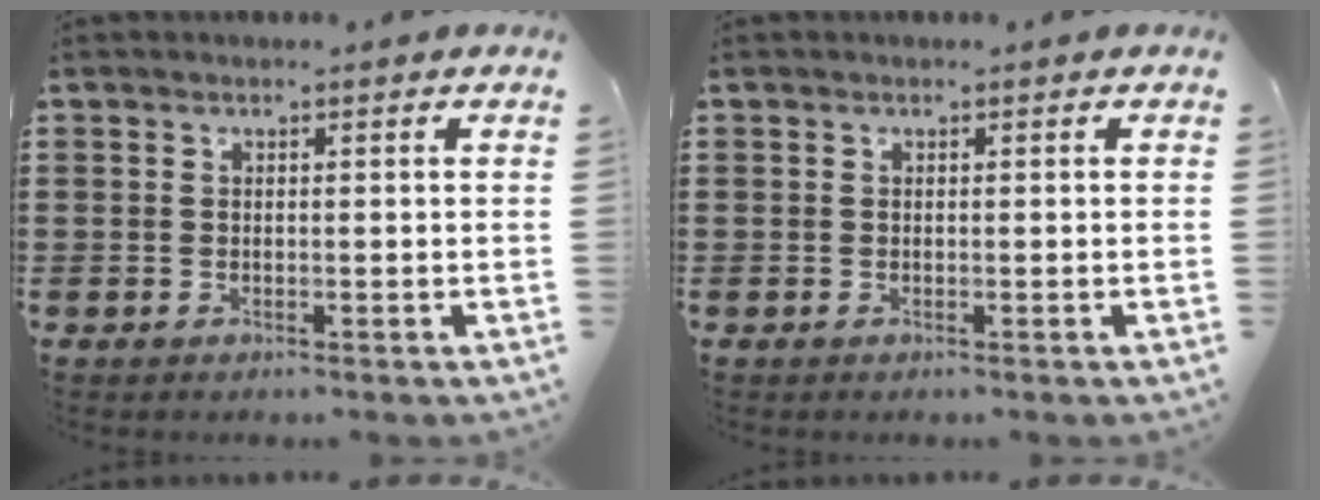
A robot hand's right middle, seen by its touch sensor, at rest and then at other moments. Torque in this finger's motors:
{"motor_torque": [0.00, 0.00, 0.00, -0.01]}